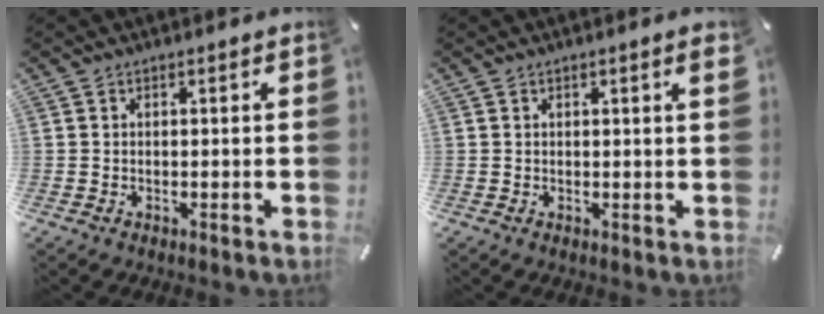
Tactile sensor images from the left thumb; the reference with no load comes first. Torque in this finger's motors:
{"motor_torque": [0.22, -0.23, -0.06, 0.18, -0.07]}